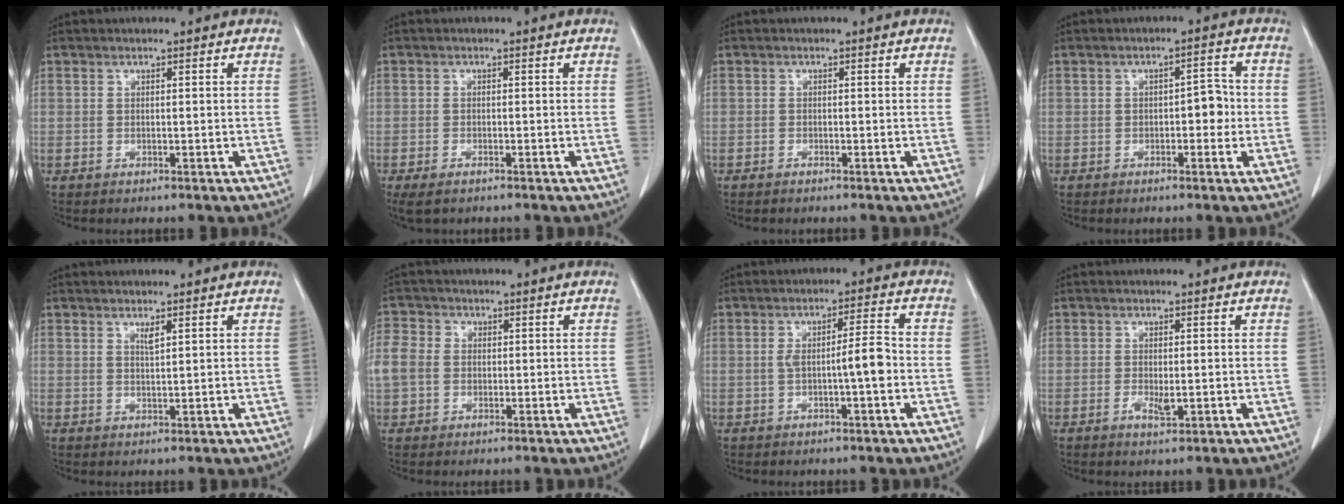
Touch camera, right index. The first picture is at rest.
{"total": 3.4, "force": [-2.4, 1.3, 2.0], "torque": [-0.041, -0.010, -0.037]}
{"total": 0.5, "force": [-0.5, 0.0, 0.2], "torque": [-0.007, -0.001, -0.009]}
{"total": 3.3, "force": [-0.6, 1.7, 2.8], "torque": [-0.031, 0.013, -0.009]}
{"total": 1.2, "force": [0.8, 0.0, 0.9], "torque": [-0.021, -0.005, 0.016]}
{"total": 6.0, "force": [0.0, 5.2, 3.1], "torque": [-0.086, 0.023, 0.001]}
{"total": 5.0, "force": [-1.0, 0.3, 4.9], "torque": [-0.083, 0.013, -0.013]}
{"total": 1.9, "force": [-0.5, 0.5, 1.8], "torque": [-0.035, -0.005, -0.006]}